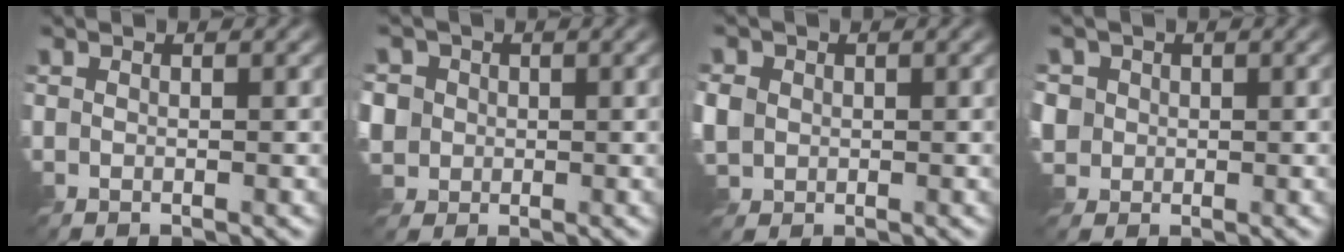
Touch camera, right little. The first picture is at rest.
{"total": 5.3, "force": [1.1, 4.8, 2.1], "torque": [-0.065, 0.016, 0.015]}
{"total": 3.0, "force": [0.1, 2.7, 1.2], "torque": [-0.043, 0.004, -0.003]}
{"total": 3.6, "force": [0.9, 3.3, 1.2], "torque": [-0.052, 0.009, 0.021]}